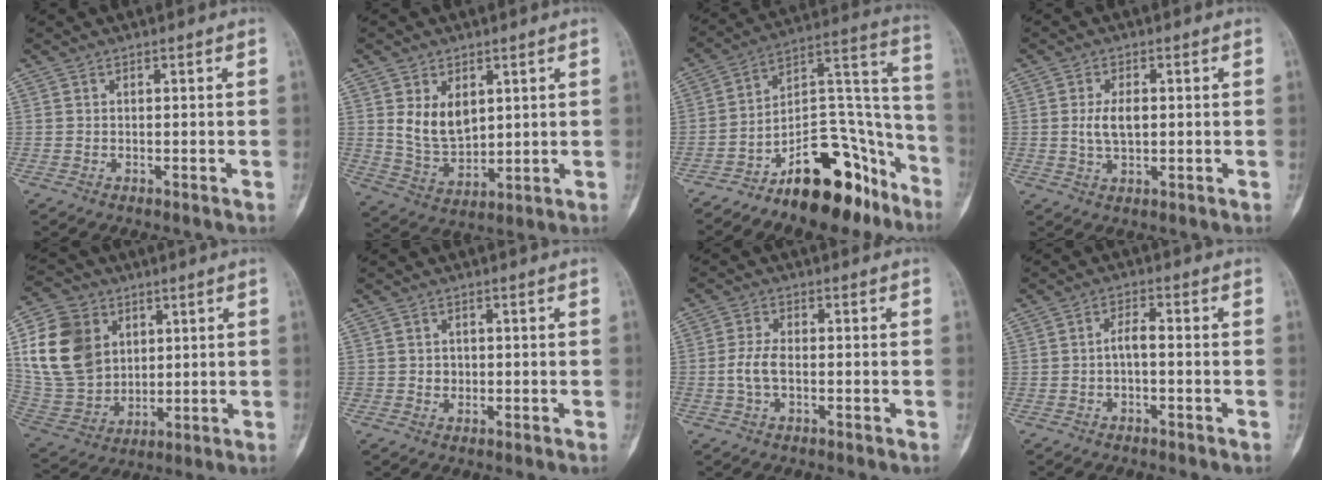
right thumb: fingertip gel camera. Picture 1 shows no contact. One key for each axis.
{"total": 8.9, "fx": 2.8, "fy": 5.9, "fz": 6.0, "tx": -0.087, "ty": -0.023, "tz": 0.070}
{"total": 21.6, "fx": -14.4, "fy": 9.6, "fz": 13.0, "tx": -0.142, "ty": 0.137, "tz": -0.232}
{"total": 4.8, "fx": 0.3, "fy": 2.6, "fz": 4.1, "tx": -0.074, "ty": 0.001, "tz": 0.008}
{"total": 17.7, "fx": 5.0, "fy": 13.8, "fz": 9.9, "tx": -0.174, "ty": -0.005, "tz": 0.106}
{"total": 1.8, "fx": -0.1, "fy": 1.7, "fz": 0.5, "tx": 0.002, "ty": 0.005, "tz": 0.001}
{"total": 4.3, "fx": -0.7, "fy": 2.2, "fz": 3.6, "tx": -0.084, "ty": 0.012, "tz": -0.016}
{"total": 2.7, "fx": -0.7, "fy": 1.0, "fz": 2.4, "tx": -0.040, "ty": 0.018, "tz": -0.015}